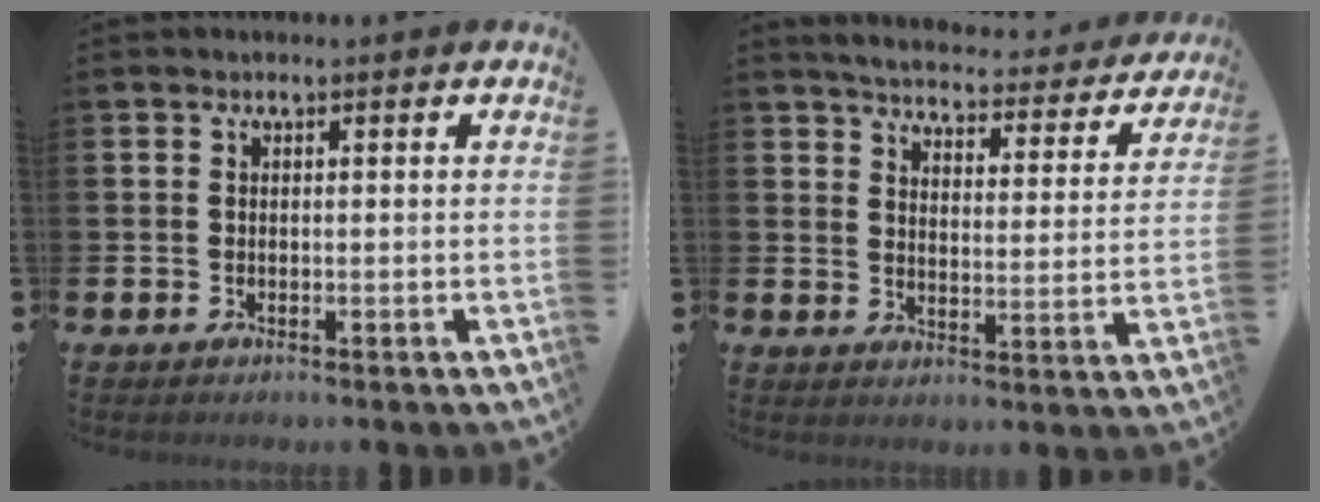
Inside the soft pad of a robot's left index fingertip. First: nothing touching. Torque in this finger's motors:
{"motor_torque": [1.09, -1.05, 0.19, 0.03]}